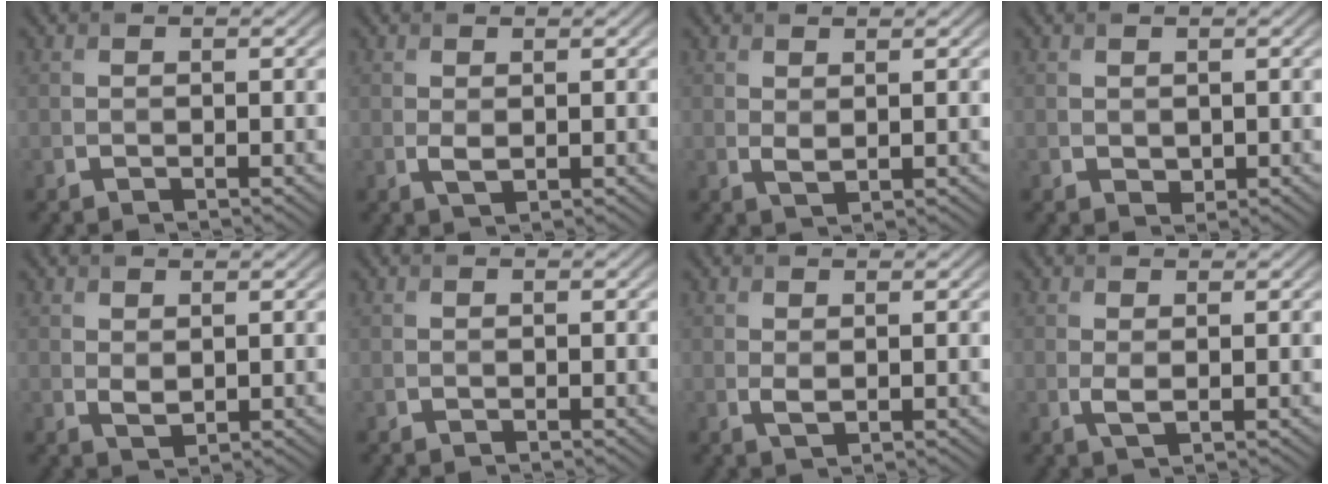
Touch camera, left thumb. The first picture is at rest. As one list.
[{"total": 1.3, "force": [0.2, 0.6, 1.1], "torque": [-0.026, -0.003, 0.008]}, {"total": 1.3, "force": [0.9, 0.4, 0.9], "torque": [-0.024, -0.006, 0.020]}, {"total": 0.9, "force": [0.3, 0.7, 0.4], "torque": [-0.010, -0.006, 0.011]}, {"total": 1.5, "force": [0.8, 0.7, 1.0], "torque": [-0.024, -0.006, 0.020]}, {"total": 0.0}, {"total": 1.1, "force": [0.5, 0.4, 1.0], "torque": [-0.025, -0.003, 0.012]}, {"total": 1.4, "force": [0.4, 0.4, 1.3], "torque": [-0.031, -0.001, 0.010]}]